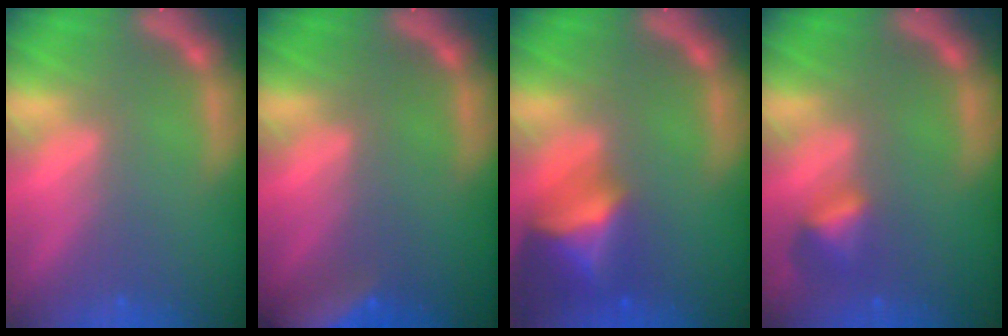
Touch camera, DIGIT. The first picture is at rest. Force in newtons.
{"total": 8.0}
{"total": 6.4}
{"total": 2.4}